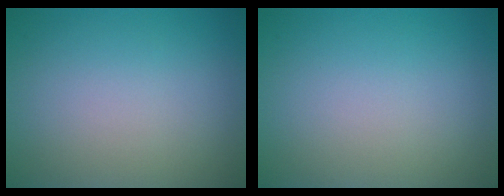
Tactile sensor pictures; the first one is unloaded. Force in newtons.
{"total": 0.0}